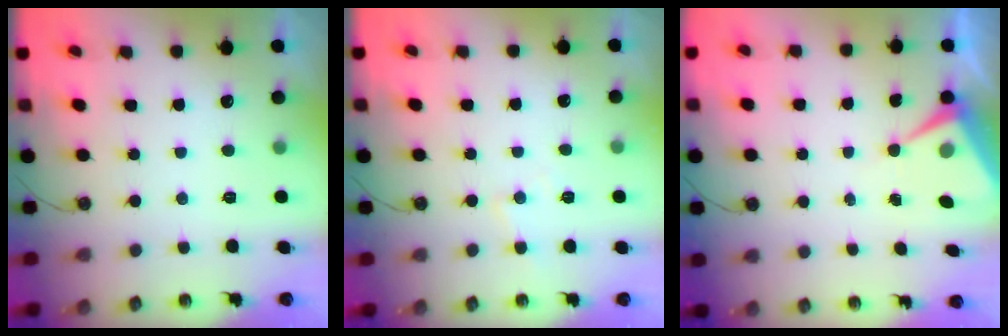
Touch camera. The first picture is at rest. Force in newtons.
{"total": 4.9, "press": 4.8, "slide": 0.6}
{"total": 8.2, "press": 8.2, "slide": 0.1}